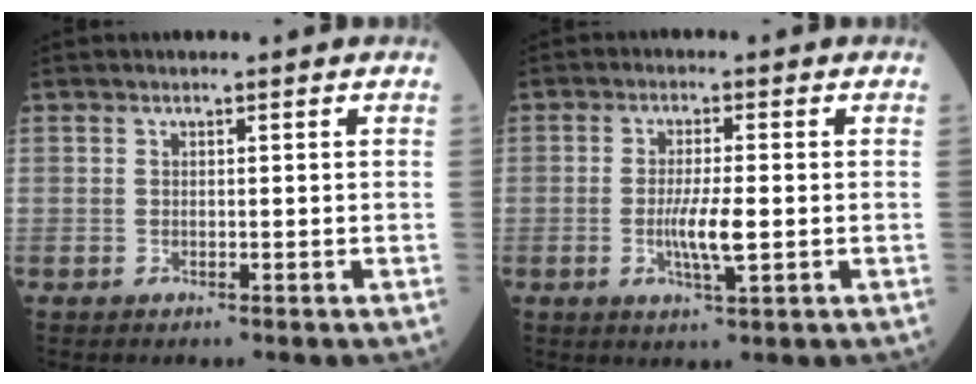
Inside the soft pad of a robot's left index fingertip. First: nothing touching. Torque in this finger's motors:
{"motor_torque": [0.69, 0.12, 0.15, 0.04]}